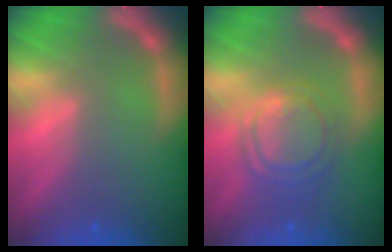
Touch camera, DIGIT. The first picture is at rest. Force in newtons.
{"total": 6.1}